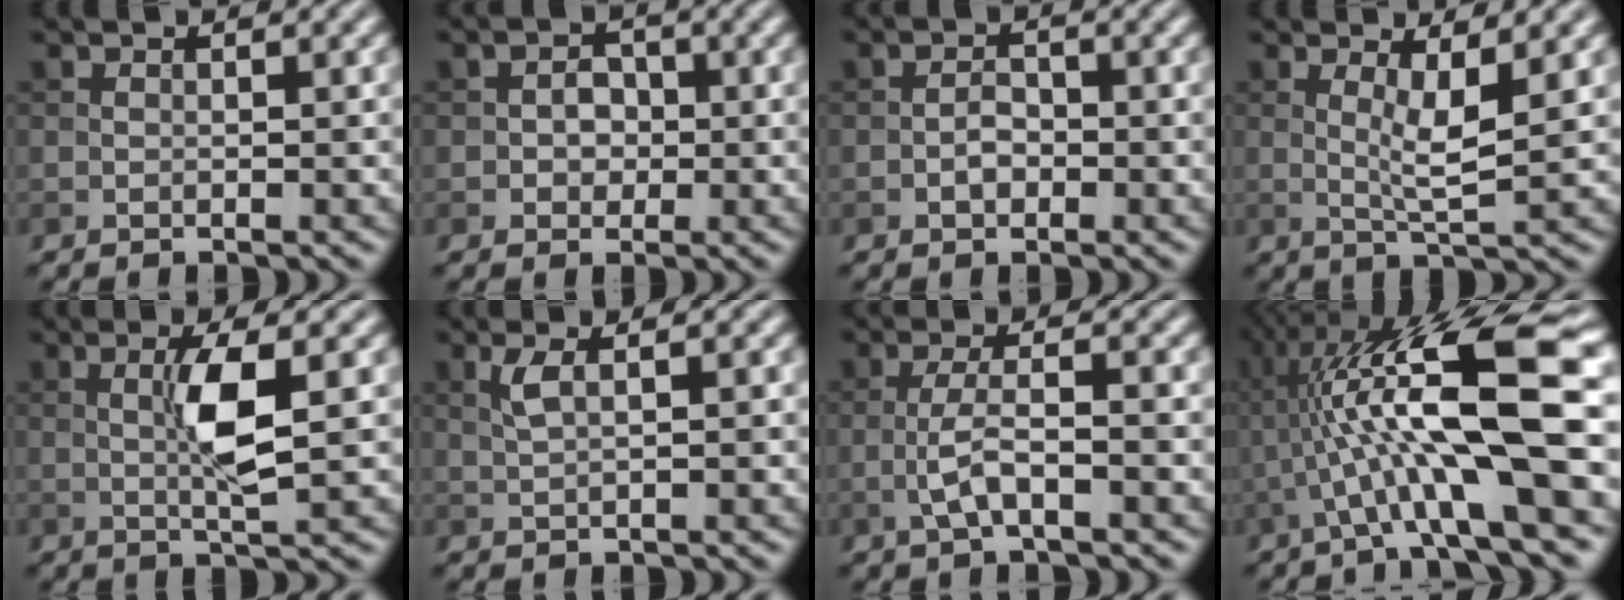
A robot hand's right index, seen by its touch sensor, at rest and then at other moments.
{"total": 2.1, "force": [-0.2, 1.8, 1.1], "torque": [-0.009, 0.003, -0.010]}
{"total": 1.6, "force": [-0.6, 1.0, 1.1], "torque": [-0.016, 0.004, -0.013]}
{"total": 3.4, "force": [0.8, 0.5, 3.3], "torque": [-0.061, -0.008, 0.017]}
{"total": 4.2, "force": [0.4, 0.7, 4.2], "torque": [-0.081, 0.003, 0.007]}
{"total": 1.8, "force": [0.7, 0.5, 1.6], "torque": [-0.038, 0.004, 0.014]}
{"total": 3.1, "force": [-1.1, 0.7, 2.8], "torque": [-0.059, 0.006, -0.027]}
{"total": 12.4, "force": [0.3, 1.9, 12.2], "torque": [-0.210, 0.026, 0.011]}